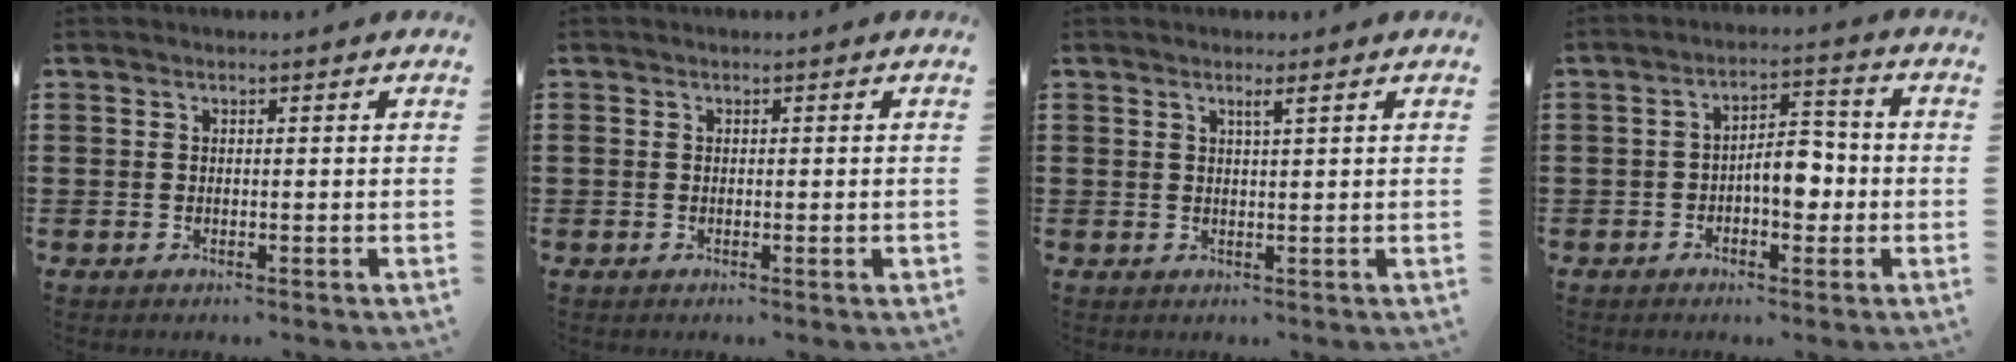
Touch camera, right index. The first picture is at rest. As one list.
[{"total": 0.9, "force": [-0.2, 0.0, 0.8], "torque": [-0.015, -0.004, -0.003]}, {"total": 1.2, "force": [0.7, -0.1, 1.0], "torque": [-0.019, -0.001, 0.011]}, {"total": 6.0, "force": [-1.4, 3.0, 5.1], "torque": [-0.072, 0.006, -0.028]}]